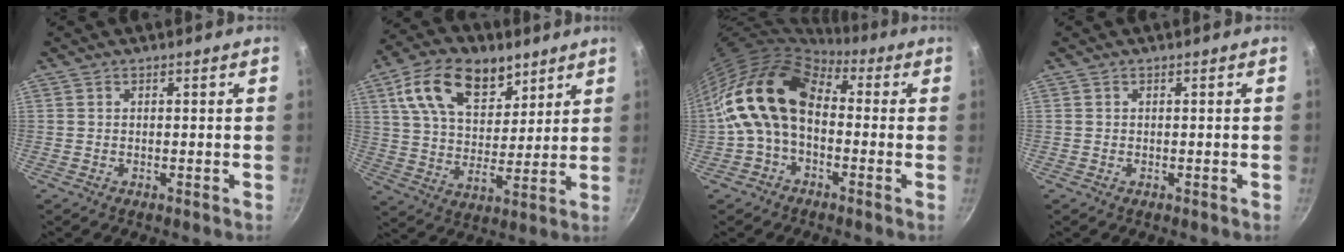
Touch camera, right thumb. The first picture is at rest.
{"total": 17.3, "force": [8.9, 10.3, 10.7], "torque": [-0.152, -0.027, 0.151]}
{"total": 15.1, "force": [-0.1, 10.2, 11.0], "torque": [-0.176, 0.038, -0.022]}
{"total": 0.0}